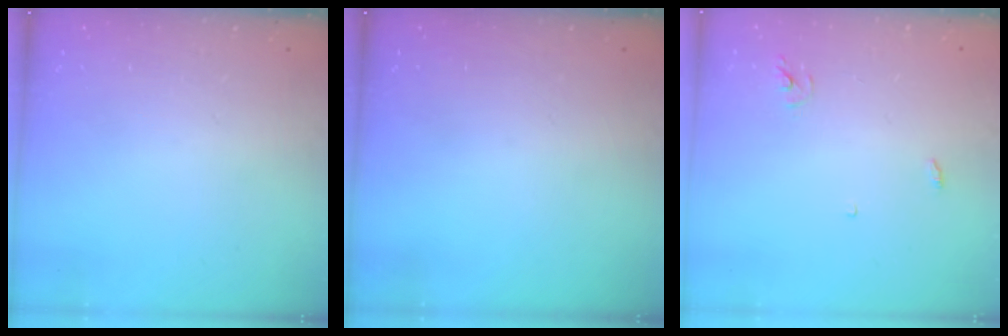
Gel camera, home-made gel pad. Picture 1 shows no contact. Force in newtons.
{"total": 0.0}
{"total": 3.0, "press": 3.0, "slide": 0.2}